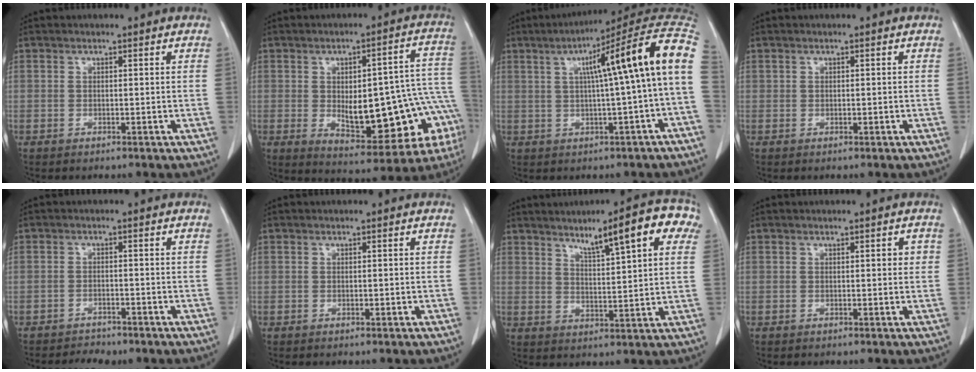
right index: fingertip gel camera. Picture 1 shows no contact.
{"total": 20.5, "force": [-3.9, 6.9, 18.8], "torque": [-0.183, 0.035, -0.020]}
{"total": 15.1, "force": [2.0, -0.6, 15.0], "torque": [-0.196, 0.038, 0.021]}
{"total": 0.0}
{"total": 3.5, "force": [-3.2, 1.4, 0.6], "torque": [-0.009, -0.001, -0.049]}
{"total": 0.0}
{"total": 11.5, "force": [6.1, 1.5, 9.7], "torque": [-0.131, 0.014, 0.084]}
{"total": 1.3, "force": [0.3, 0.6, 1.1], "torque": [-0.012, 0.002, 0.003]}